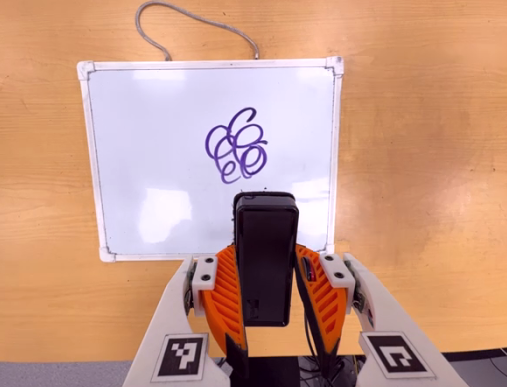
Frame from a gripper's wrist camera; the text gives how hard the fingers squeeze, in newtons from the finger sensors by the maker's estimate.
{"total": 4.1, "left": 2.6, "right": 5.5}